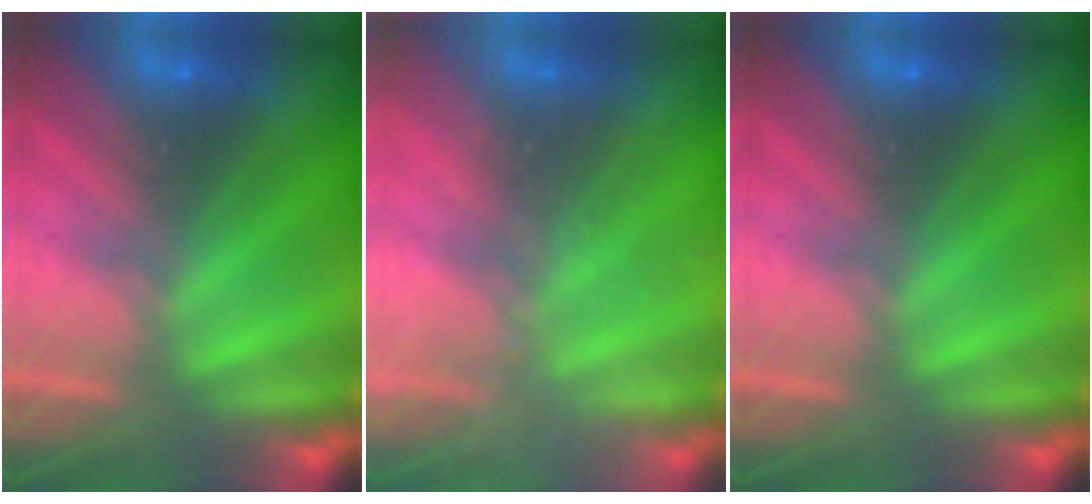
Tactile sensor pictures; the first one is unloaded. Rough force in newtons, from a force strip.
{"total": 2.0}
{"total": 0.0}